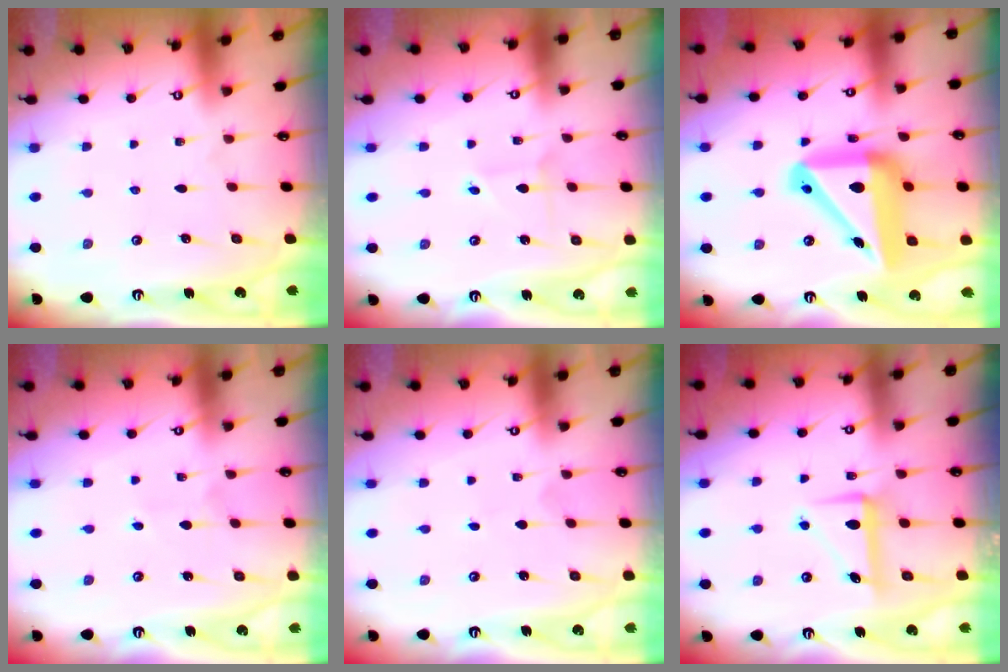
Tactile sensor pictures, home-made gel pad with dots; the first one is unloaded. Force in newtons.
{"total": 1.8, "press": 1.8, "slide": 0.1}
{"total": 20.8, "press": 20.6, "slide": 2.9}
{"total": 2.7, "press": 2.7, "slide": 0.2}
{"total": 0.0}
{"total": 8.0, "press": 8.0, "slide": 0.7}